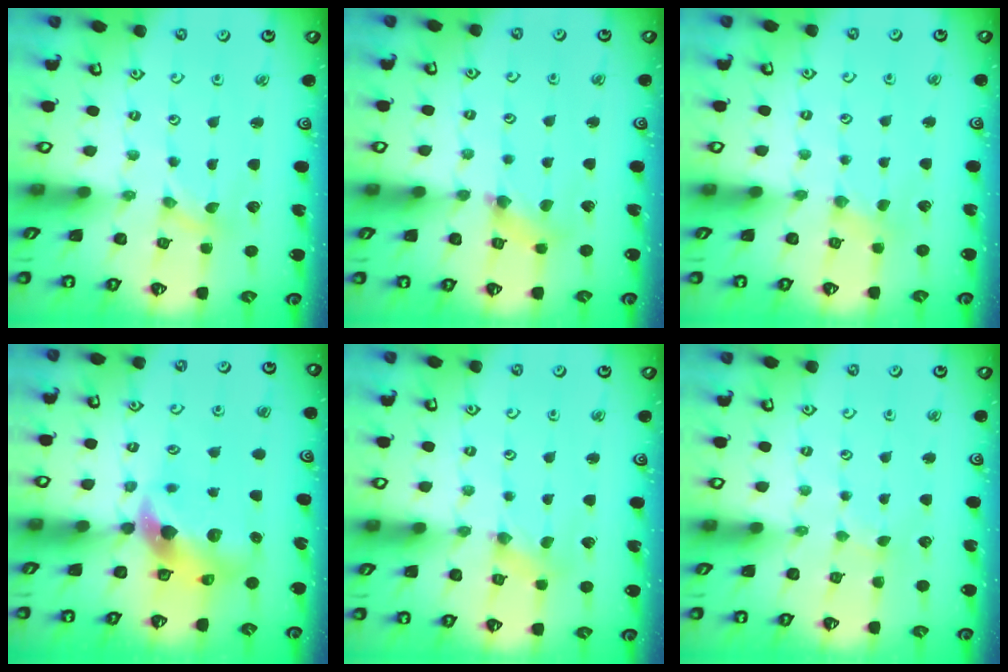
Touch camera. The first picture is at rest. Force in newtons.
{"total": 3.9, "press": 3.9, "slide": 0.4}
{"total": 1.5, "press": 1.4, "slide": 0.3}
{"total": 9.9, "press": 9.8, "slide": 1.5}
{"total": 1.5, "press": 1.5, "slide": 0.2}
{"total": 1.0, "press": 0.9, "slide": 0.2}